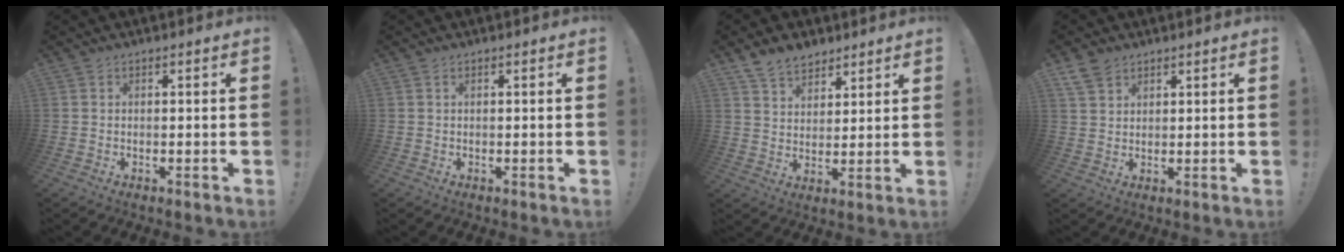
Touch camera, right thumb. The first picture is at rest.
{"total": 0.0}
{"total": 8.4, "force": [6.5, 4.7, 2.5], "torque": [-0.049, -0.036, 0.126]}
{"total": 5.4, "force": [3.7, 3.4, 2.1], "torque": [-0.039, -0.013, 0.073]}